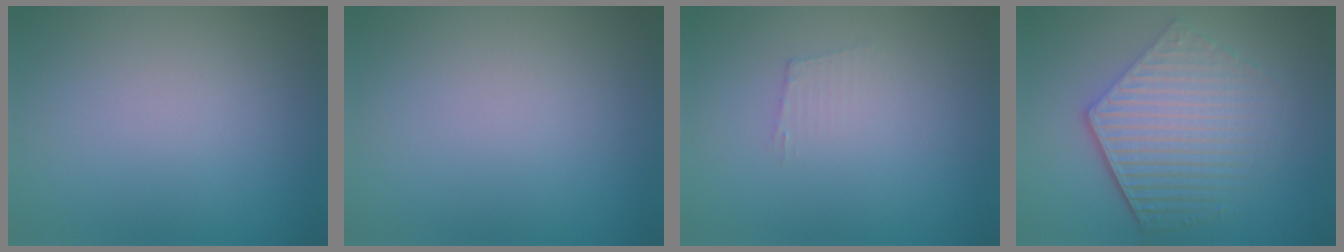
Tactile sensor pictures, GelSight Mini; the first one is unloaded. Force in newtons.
{"total": 0.0}
{"total": 1.1, "press": 1.0, "slide": 0.2}
{"total": 6.3, "press": 4.5, "slide": 4.4}